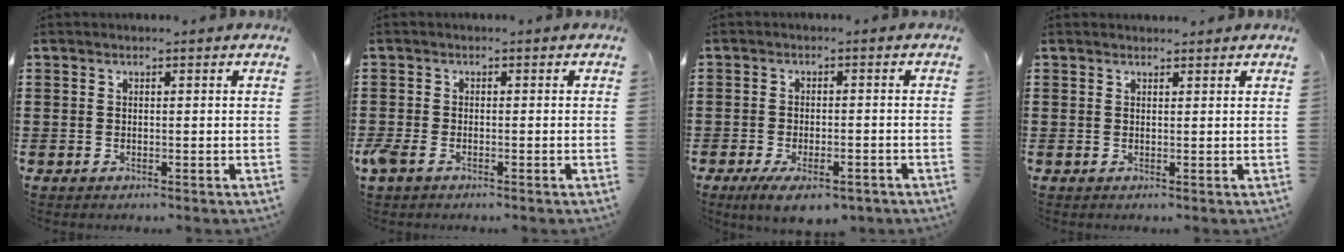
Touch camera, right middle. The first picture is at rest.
{"total": 1.9, "force": [-1.2, 0.9, 1.3], "torque": [-0.045, -0.008, -0.029]}
{"total": 4.6, "force": [-3.2, 1.4, 3.0], "torque": [-0.060, -0.006, -0.062]}
{"total": 0.9, "force": [0.9, 0.2, 0.0], "torque": [0.006, -0.002, 0.015]}